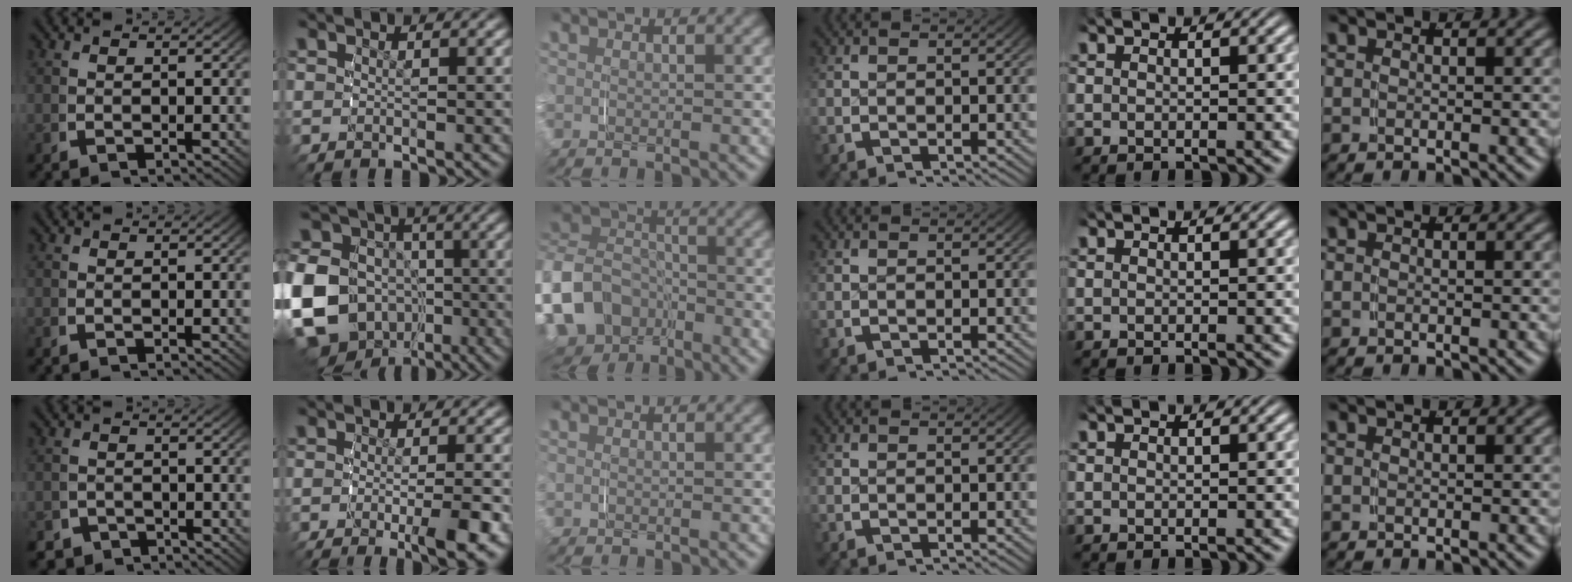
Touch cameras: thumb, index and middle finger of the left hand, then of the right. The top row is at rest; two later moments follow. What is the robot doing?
{"motion": "grasp_and_lifting", "object": "paper towel"}